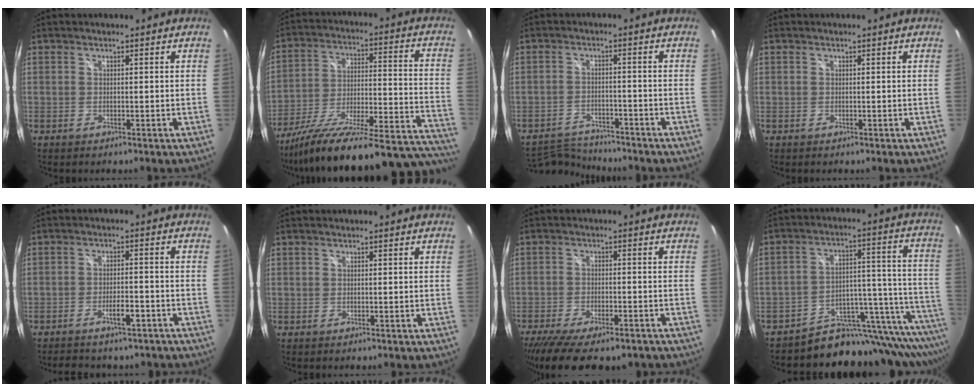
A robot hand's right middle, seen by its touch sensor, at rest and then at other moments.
{"total": 33.0, "force": [-26.9, 6.1, 18.2], "torque": [-0.243, -0.055, -0.383]}
{"total": 8.3, "force": [-8.1, 1.5, 1.3], "torque": [-0.048, 0.001, -0.136]}
{"total": 0.0}
{"total": 7.1, "force": [-5.7, 2.6, 3.4], "torque": [-0.068, 0.006, -0.075]}
{"total": 0.0}
{"total": 15.2, "force": [-11.9, 4.5, 8.3], "torque": [-0.175, -0.051, -0.182]}
{"total": 18.6, "force": [-16.8, 6.0, 5.3], "torque": [-0.035, 0.026, -0.252]}